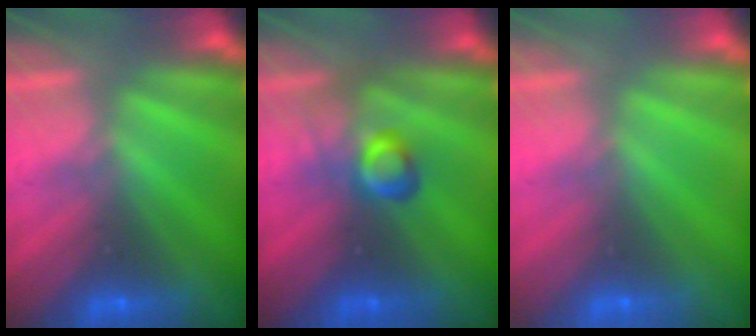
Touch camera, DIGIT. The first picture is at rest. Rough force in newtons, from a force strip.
{"total": 2.8}
{"total": 1.7}